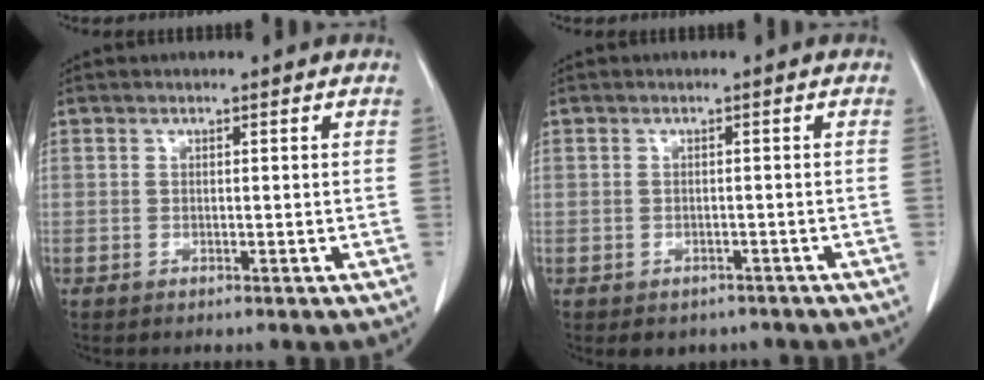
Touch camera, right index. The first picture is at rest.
{"total": 3.3, "force": [-2.4, 2.2, 0.4], "torque": [-0.001, 0.006, -0.030]}